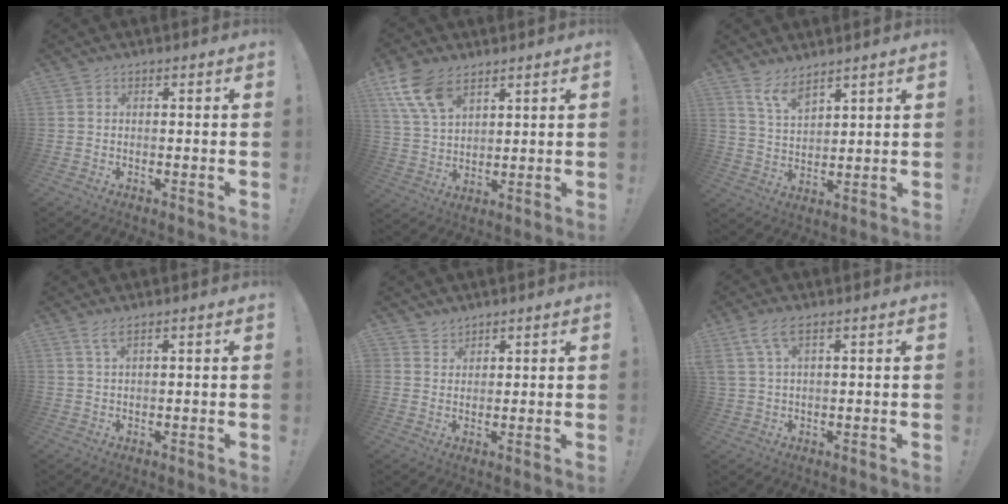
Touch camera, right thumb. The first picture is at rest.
{"total": 11.6, "force": [7.1, 6.3, 6.6], "torque": [-0.139, -0.023, 0.141]}
{"total": 7.4, "force": [5.9, 2.4, 3.7], "torque": [-0.075, -0.034, 0.110]}
{"total": 2.6, "force": [1.5, 0.1, 2.1], "torque": [-0.036, -0.005, 0.025]}
{"total": 2.9, "force": [2.5, 1.5, -0.1], "torque": [0.007, -0.018, 0.045]}
{"total": 6.0, "force": [3.3, 1.9, 4.7], "torque": [-0.093, -0.002, 0.063]}